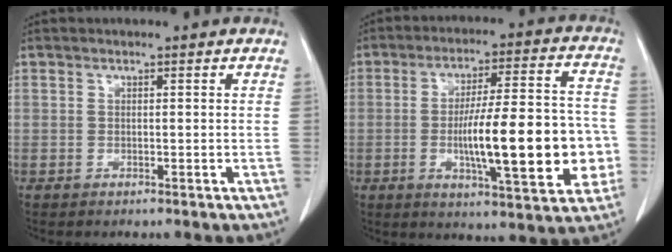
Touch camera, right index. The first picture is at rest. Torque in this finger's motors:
{"motor_torque": [1.57, -0.57, 0.65, 0.21]}